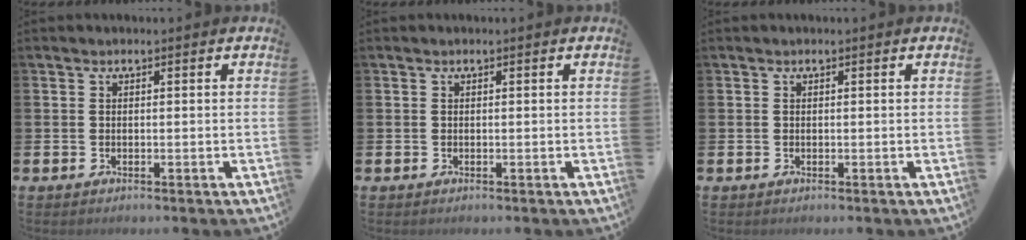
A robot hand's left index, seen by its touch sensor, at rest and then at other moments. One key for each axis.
{"total": 0.0}
{"total": 0.0}